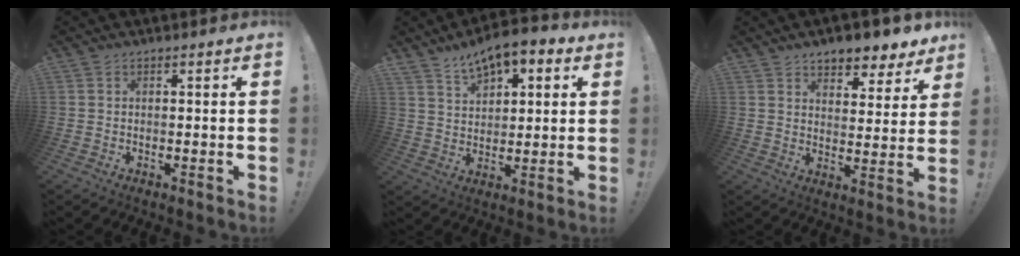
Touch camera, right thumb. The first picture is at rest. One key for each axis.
{"total": 9.2, "fx": 6.8, "fy": 4.7, "fz": 4.1, "tx": -0.066, "ty": -0.041, "tz": 0.127}
{"total": 7.9, "fx": 6.8, "fy": 3.2, "fz": 2.5, "tx": -0.024, "ty": -0.057, "tz": 0.122}